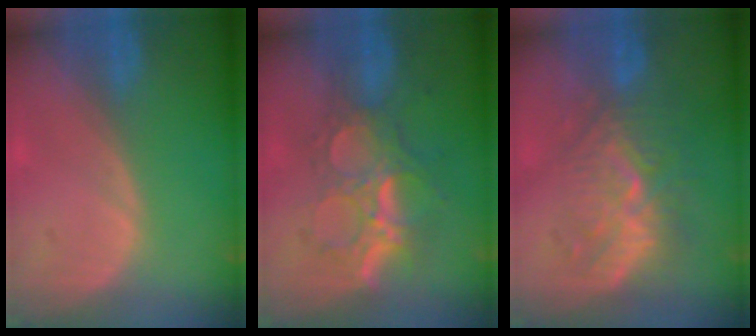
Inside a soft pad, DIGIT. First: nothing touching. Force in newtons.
{"total": 9.0, "press": 8.0, "slide": 4.0}
{"total": 8.8, "press": 8.4, "slide": 2.7}